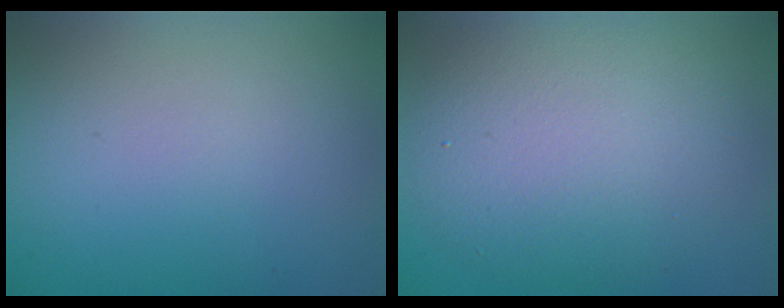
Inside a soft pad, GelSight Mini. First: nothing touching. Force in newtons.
{"total": 7.0, "press": 7.0, "slide": 0.6}